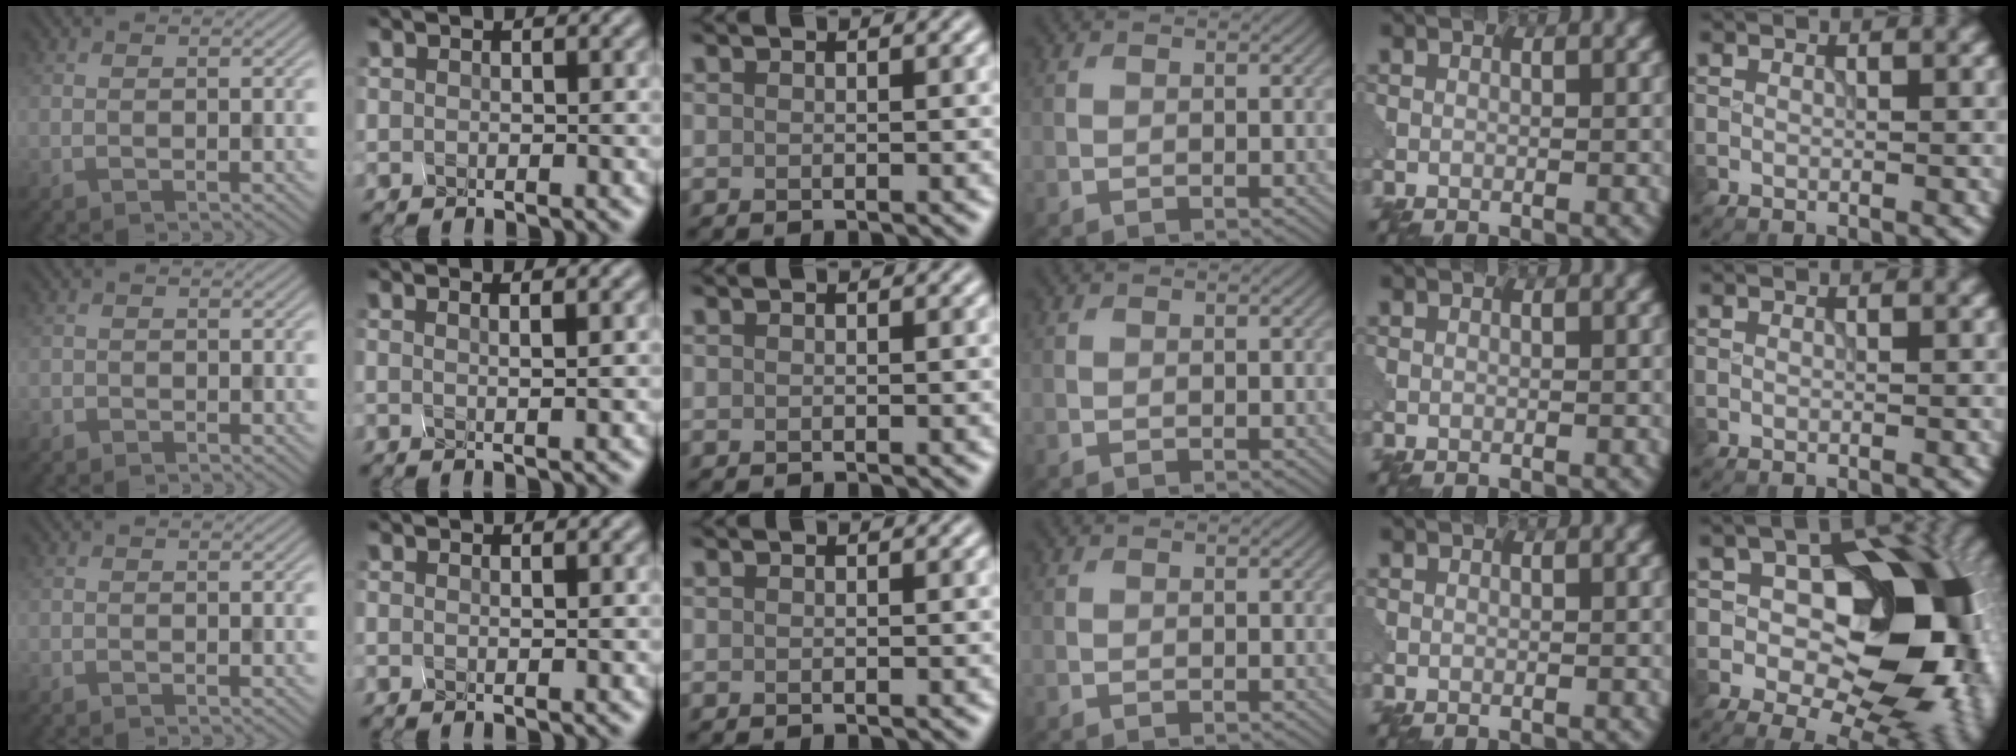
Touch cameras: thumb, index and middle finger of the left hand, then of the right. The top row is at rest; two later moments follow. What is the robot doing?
{"motion": "squeeze", "object": "hand grip exerciser"}